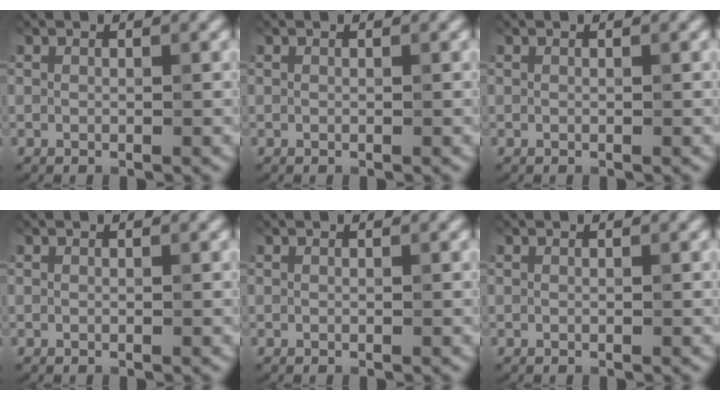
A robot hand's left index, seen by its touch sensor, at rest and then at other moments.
{"total": 0.0}
{"total": 0.0}
{"total": 0.0}
{"total": 0.0}
{"total": 0.0}